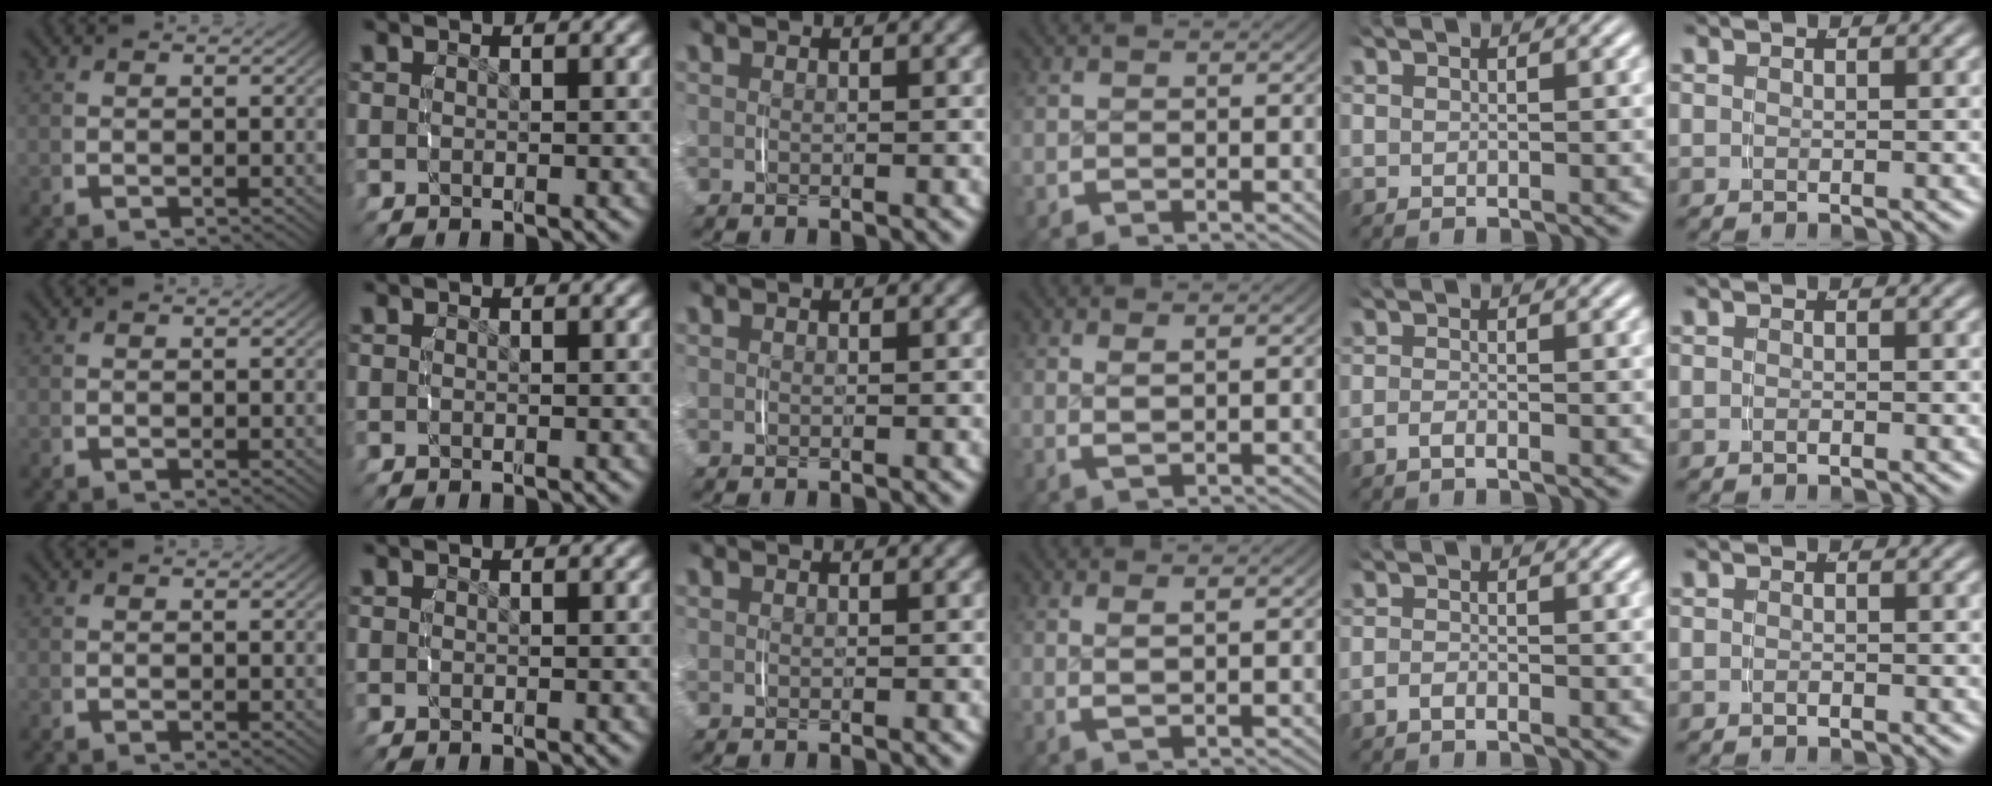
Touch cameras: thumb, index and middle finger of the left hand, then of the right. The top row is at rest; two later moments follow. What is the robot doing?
{"motion": "lift_and_place", "object": "pen bag"}